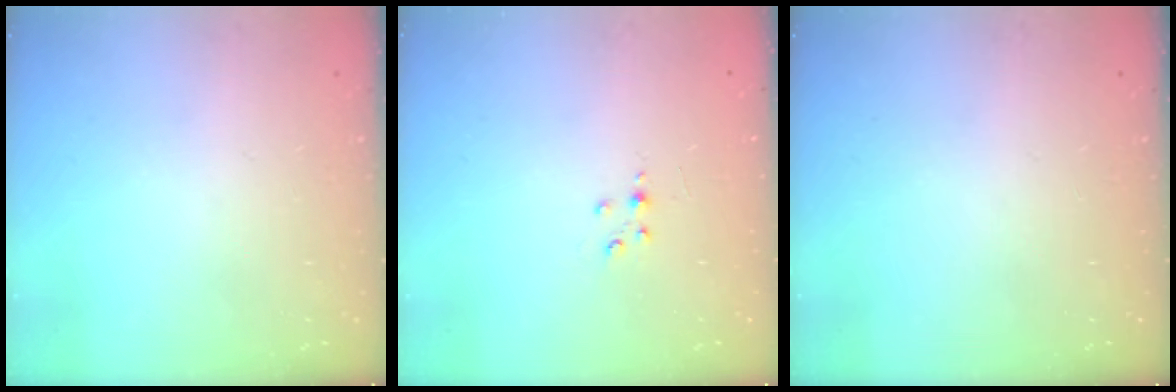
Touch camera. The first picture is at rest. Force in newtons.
{"total": 2.7, "press": 2.7, "slide": 0.4}
{"total": 0.0}